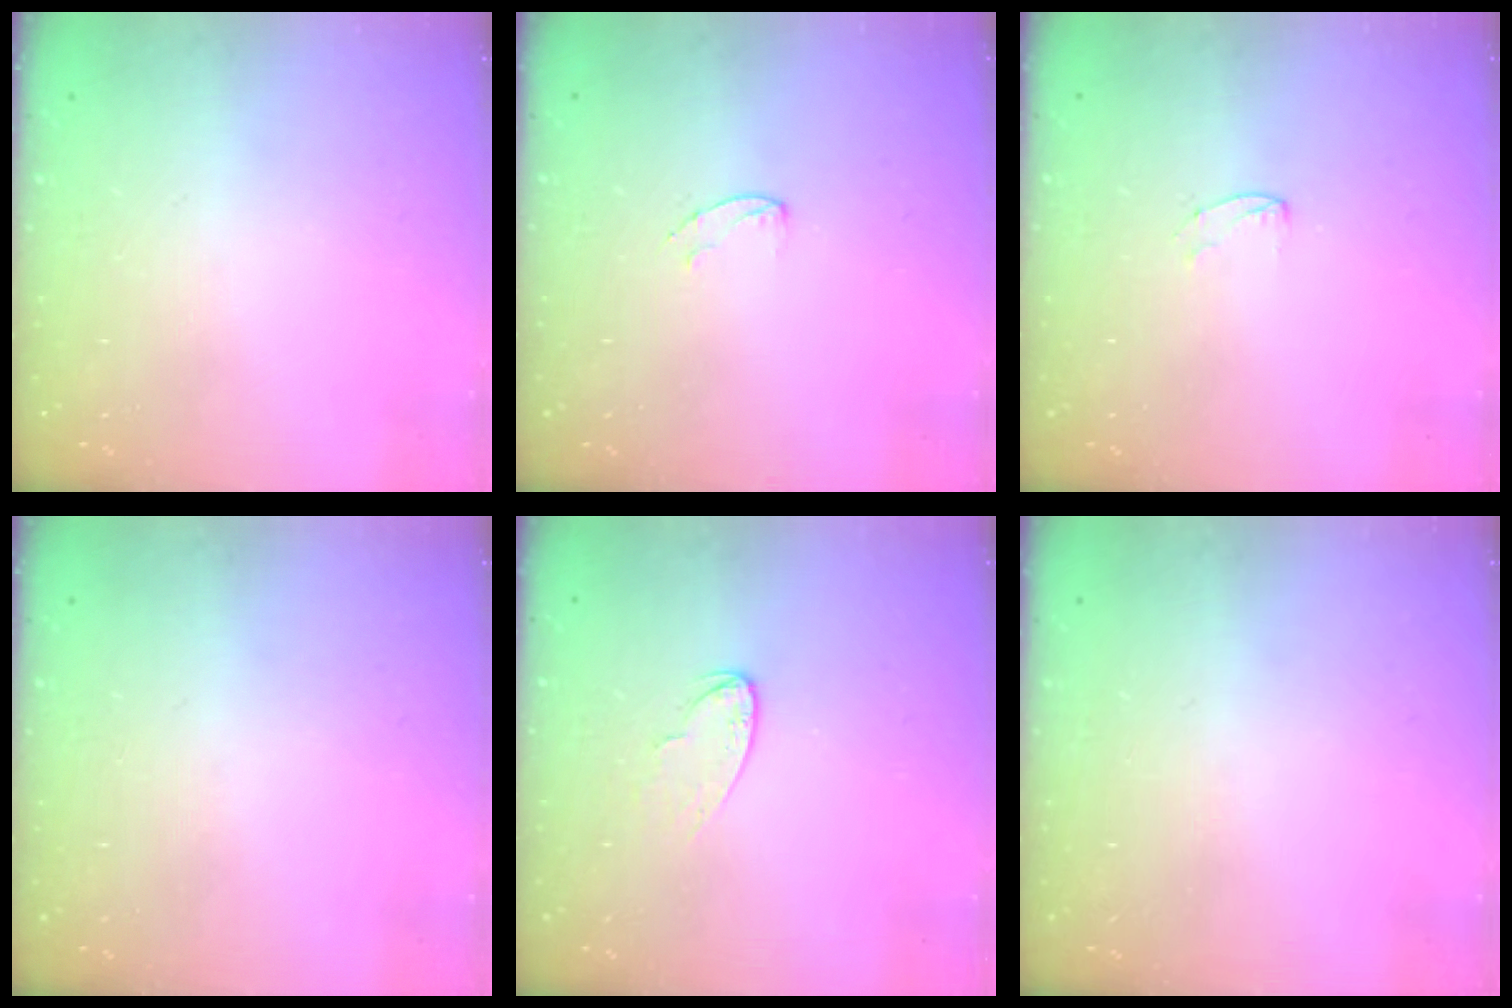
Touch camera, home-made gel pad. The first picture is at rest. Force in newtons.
{"total": 4.7, "press": 4.6, "slide": 0.4}
{"total": 3.8, "press": 3.8, "slide": 0.4}
{"total": 0.0}
{"total": 5.1, "press": 5.1, "slide": 0.4}
{"total": 0.0}